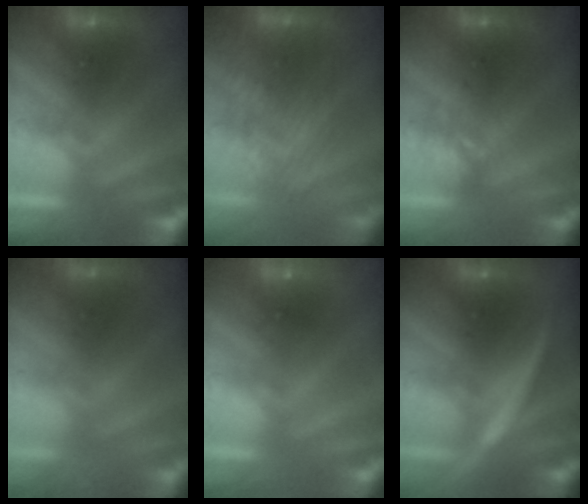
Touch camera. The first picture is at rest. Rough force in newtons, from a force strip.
{"total": 3.1}
{"total": 2.1}
{"total": 8.5}
{"total": 1.9}
{"total": 3.1}